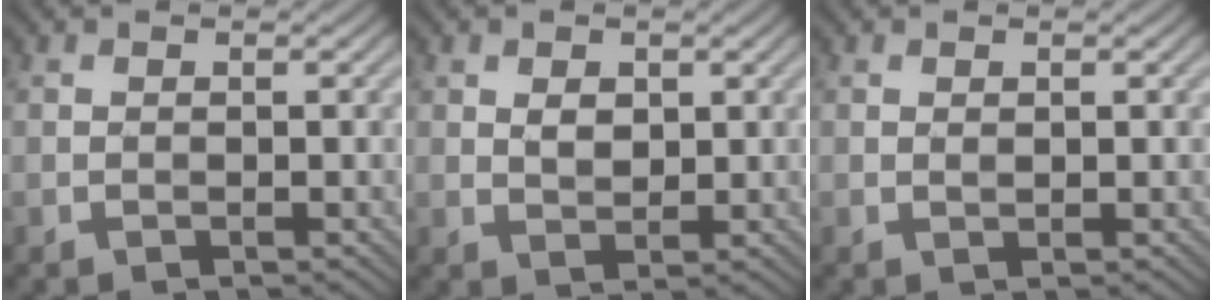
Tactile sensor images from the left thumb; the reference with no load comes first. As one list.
[{"total": 2.3, "force": [0.8, 1.5, 1.5], "torque": [-0.033, -0.003, 0.017]}, {"total": 0.5, "force": [0.3, 0.2, 0.4], "torque": [-0.008, -0.002, 0.005]}]